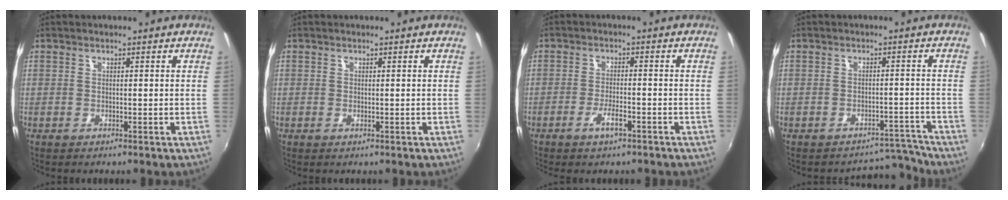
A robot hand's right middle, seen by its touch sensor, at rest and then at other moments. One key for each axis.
{"total": 0.0}
{"total": 3.7, "fx": -2.4, "fy": 0.8, "fz": 2.6, "tx": -0.061, "ty": -0.004, "tz": -0.044}
{"total": 5.0, "fx": -4.9, "fy": 0.6, "fz": -1.1, "tx": 0.027, "ty": 0.027, "tz": -0.065}